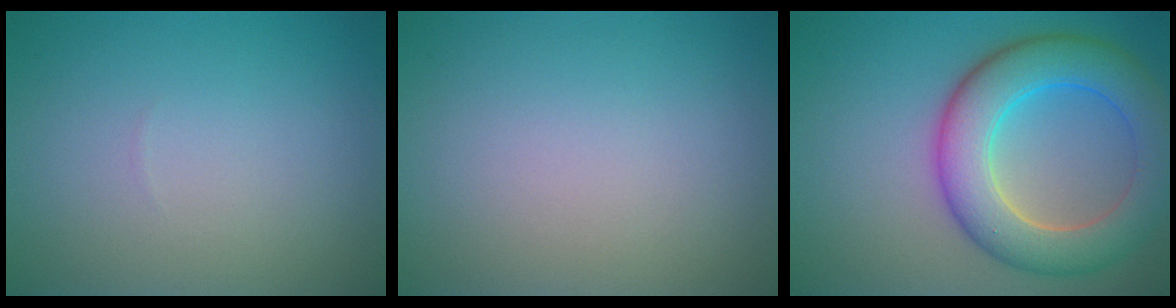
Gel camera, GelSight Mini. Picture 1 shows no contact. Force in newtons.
{"total": 0.0}
{"total": 8.2, "press": 8.1, "slide": 0.3}